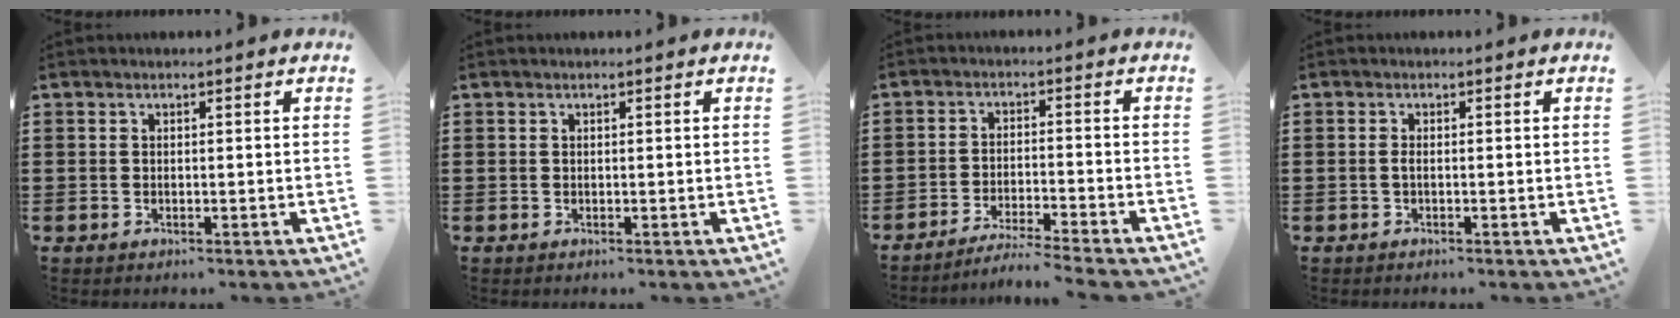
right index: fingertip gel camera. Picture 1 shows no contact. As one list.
[{"total": 0.0}, {"total": 3.8, "force": [-3.7, -0.5, 0.9], "torque": [-0.017, -0.003, -0.076]}, {"total": 1.0, "force": [-0.4, 0.2, 0.8], "torque": [-0.025, -0.007, -0.009]}]